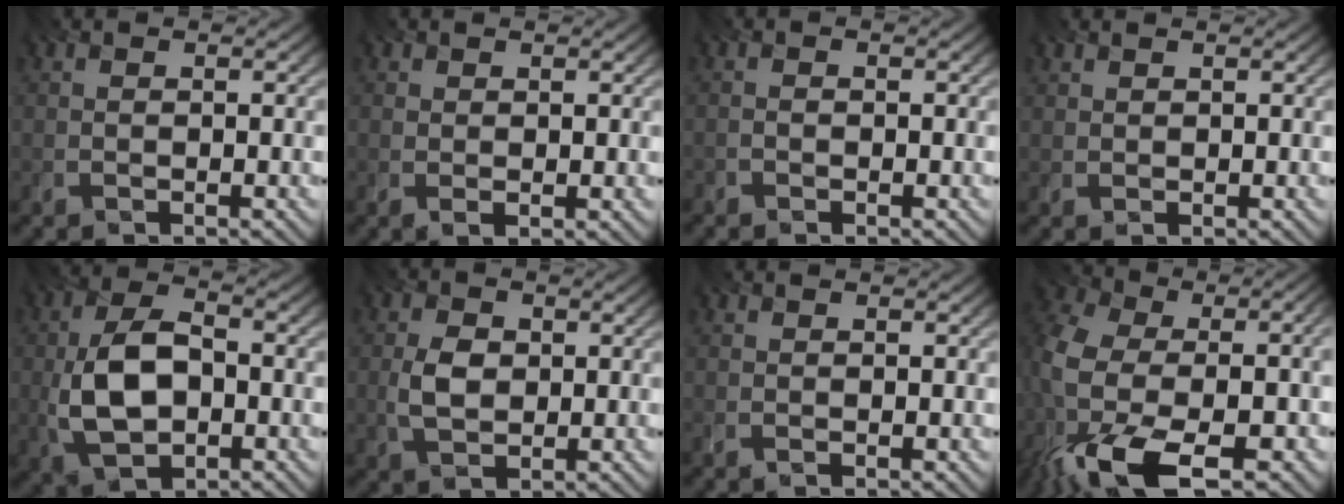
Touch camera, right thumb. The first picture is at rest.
{"total": 1.1, "force": [0.5, 0.6, 0.7], "torque": [-0.014, -0.003, 0.013]}
{"total": 0.5, "force": [-0.4, 0.3, 0.1], "torque": [-0.002, 0.000, -0.009]}
{"total": 1.0, "force": [0.9, 0.3, 0.0], "torque": [-0.002, 0.002, 0.021]}
{"total": 9.4, "force": [-1.4, 5.5, 7.5], "torque": [-0.166, 0.001, -0.030]}
{"total": 3.9, "force": [0.2, 2.8, 2.8], "torque": [-0.064, 0.002, 0.000]}
{"total": 0.0}
{"total": 16.3, "force": [-7.0, 7.4, 12.7], "torque": [-0.273, -0.026, -0.115]}